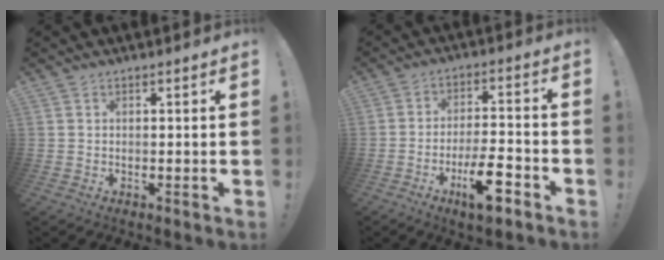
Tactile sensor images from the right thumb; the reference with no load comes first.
{"total": 11.9, "force": [-6.3, 3.6, 9.5], "torque": [-0.148, 0.029, -0.104]}